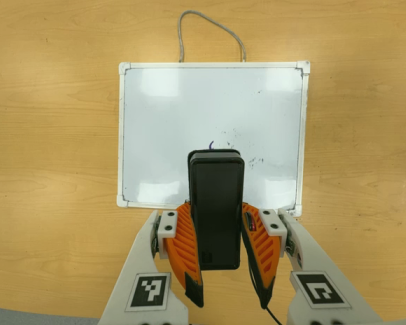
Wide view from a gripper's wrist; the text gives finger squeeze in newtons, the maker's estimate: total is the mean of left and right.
{"total": 9.2, "left": 7.7, "right": 10.8}